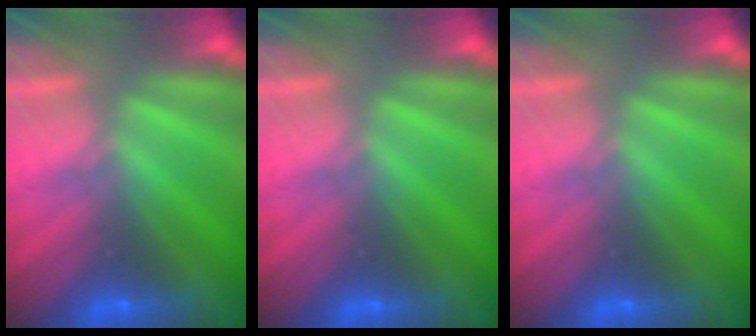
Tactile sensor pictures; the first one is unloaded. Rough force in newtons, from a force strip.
{"total": 0.0}
{"total": 0.0}